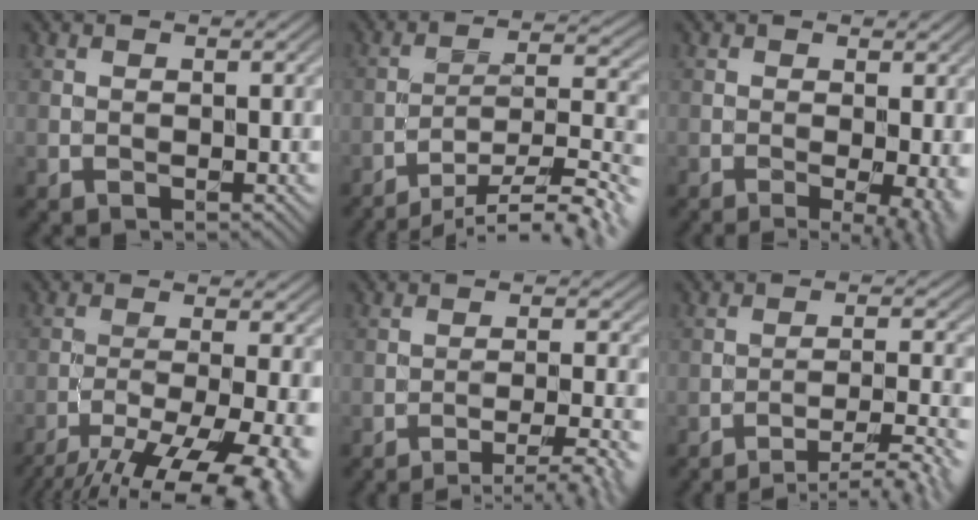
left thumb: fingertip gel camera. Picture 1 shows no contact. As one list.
[{"total": 15.6, "force": [-13.0, 3.0, 8.1], "torque": [-0.112, 0.007, -0.182]}, {"total": 5.8, "force": [-1.1, 1.5, 5.5], "torque": [-0.078, -0.007, -0.011]}, {"total": 14.4, "force": [-9.5, 3.8, 10.1], "torque": [-0.157, -0.035, -0.123]}, {"total": 6.8, "force": [-4.8, 1.0, 4.6], "torque": [-0.069, 0.007, -0.070]}, {"total": 8.9, "force": [-7.0, 1.2, 5.3], "torque": [-0.086, 0.007, -0.093]}]